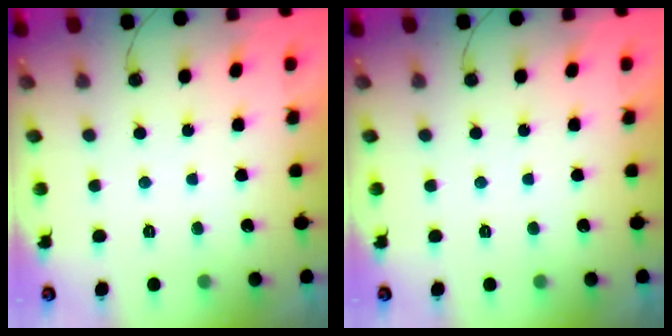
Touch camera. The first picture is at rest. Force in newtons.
{"total": 0.0}